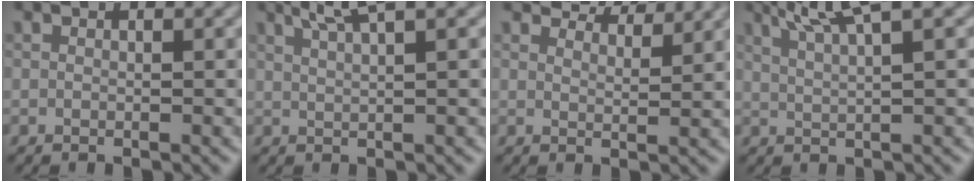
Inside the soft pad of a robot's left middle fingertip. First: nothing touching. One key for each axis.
{"total": 3.3, "fx": 2.4, "fy": 0.4, "fz": 2.3, "tx": -0.032, "ty": 0.010, "tz": 0.037}
{"total": 4.5, "fx": 4.4, "fy": 0.5, "fz": 1.1, "tx": -0.026, "ty": -0.001, "tz": 0.061}
{"total": 4.5, "fx": 3.0, "fy": 0.6, "fz": 3.2, "tx": -0.050, "ty": 0.013, "tz": 0.049}